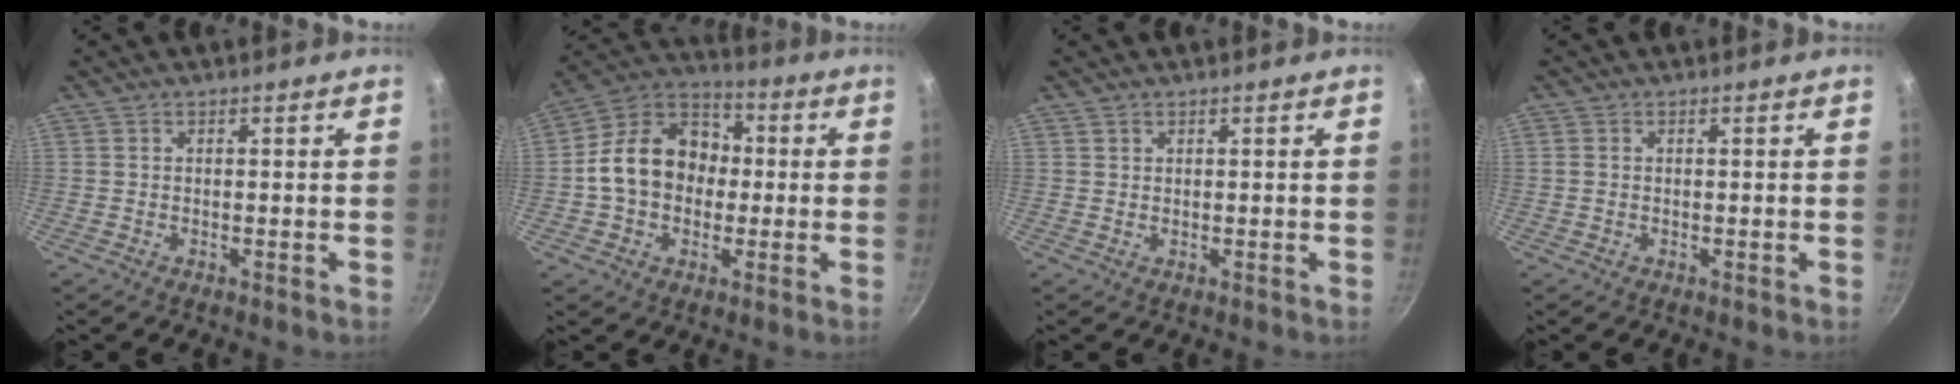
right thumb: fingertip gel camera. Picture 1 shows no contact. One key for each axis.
{"total": 15.6, "fx": -0.3, "fy": 12.2, "fz": 9.6, "tx": -0.124, "ty": 0.038, "tz": -0.023}
{"total": 0.6, "fx": 0.5, "fy": 0.3, "fz": 0.1, "tx": 0.000, "ty": -0.004, "tz": 0.009}
{"total": 0.8, "fx": 0.0, "fy": 0.7, "fz": 0.4, "tx": -0.008, "ty": 0.003, "tz": -0.001}